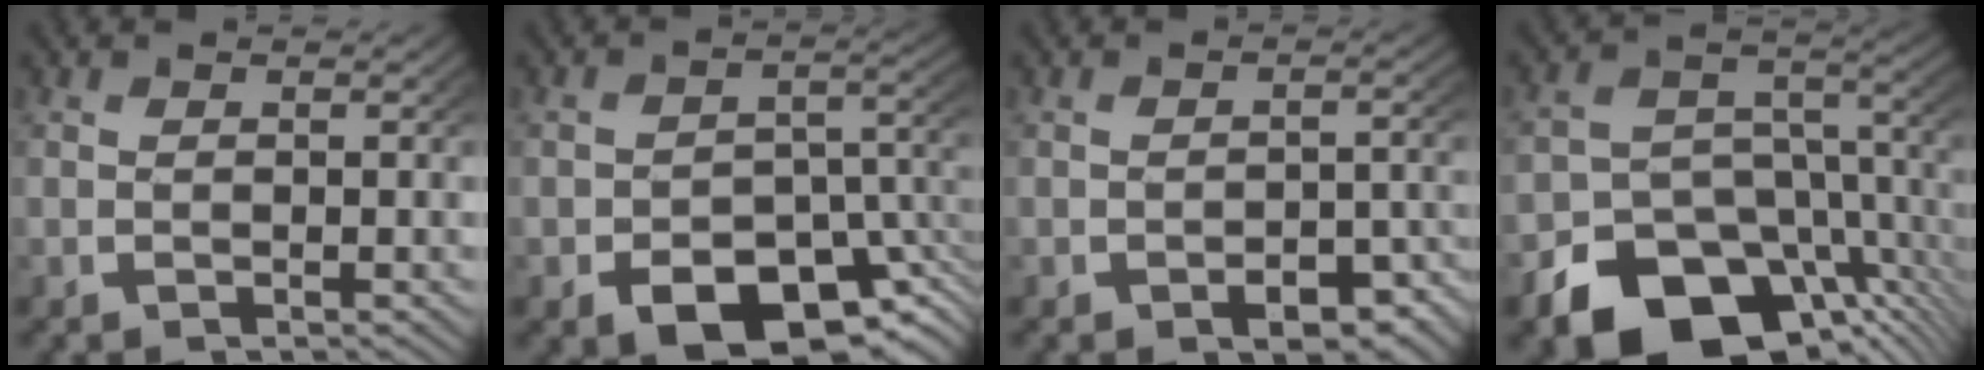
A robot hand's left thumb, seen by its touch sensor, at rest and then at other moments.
{"total": 10.1, "force": [-5.4, 5.8, 6.2], "torque": [-0.100, -0.034, -0.061]}
{"total": 3.7, "force": [-1.9, 2.0, 2.5], "torque": [-0.034, -0.015, -0.025]}
{"total": 14.5, "force": [-8.1, 8.5, 8.4], "torque": [-0.127, -0.048, -0.114]}